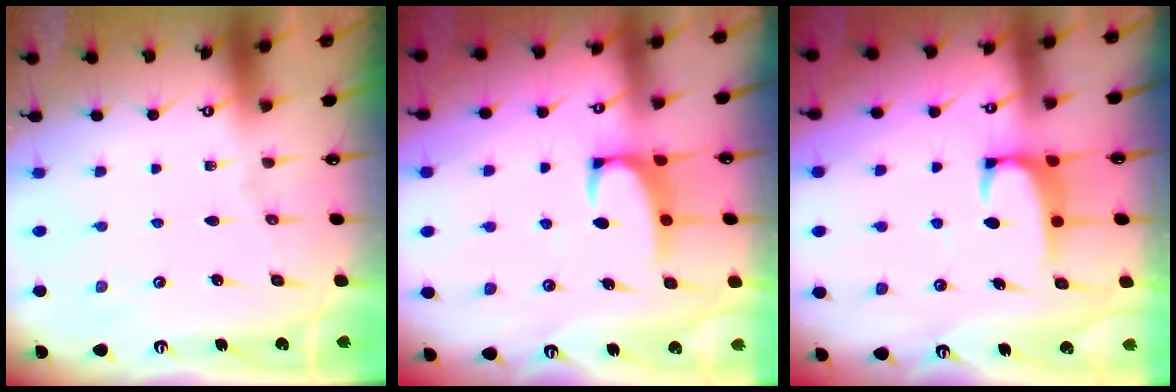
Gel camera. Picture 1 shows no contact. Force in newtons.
{"total": 2.6, "press": 2.5, "slide": 0.8}
{"total": 1.9, "press": 1.8, "slide": 0.3}